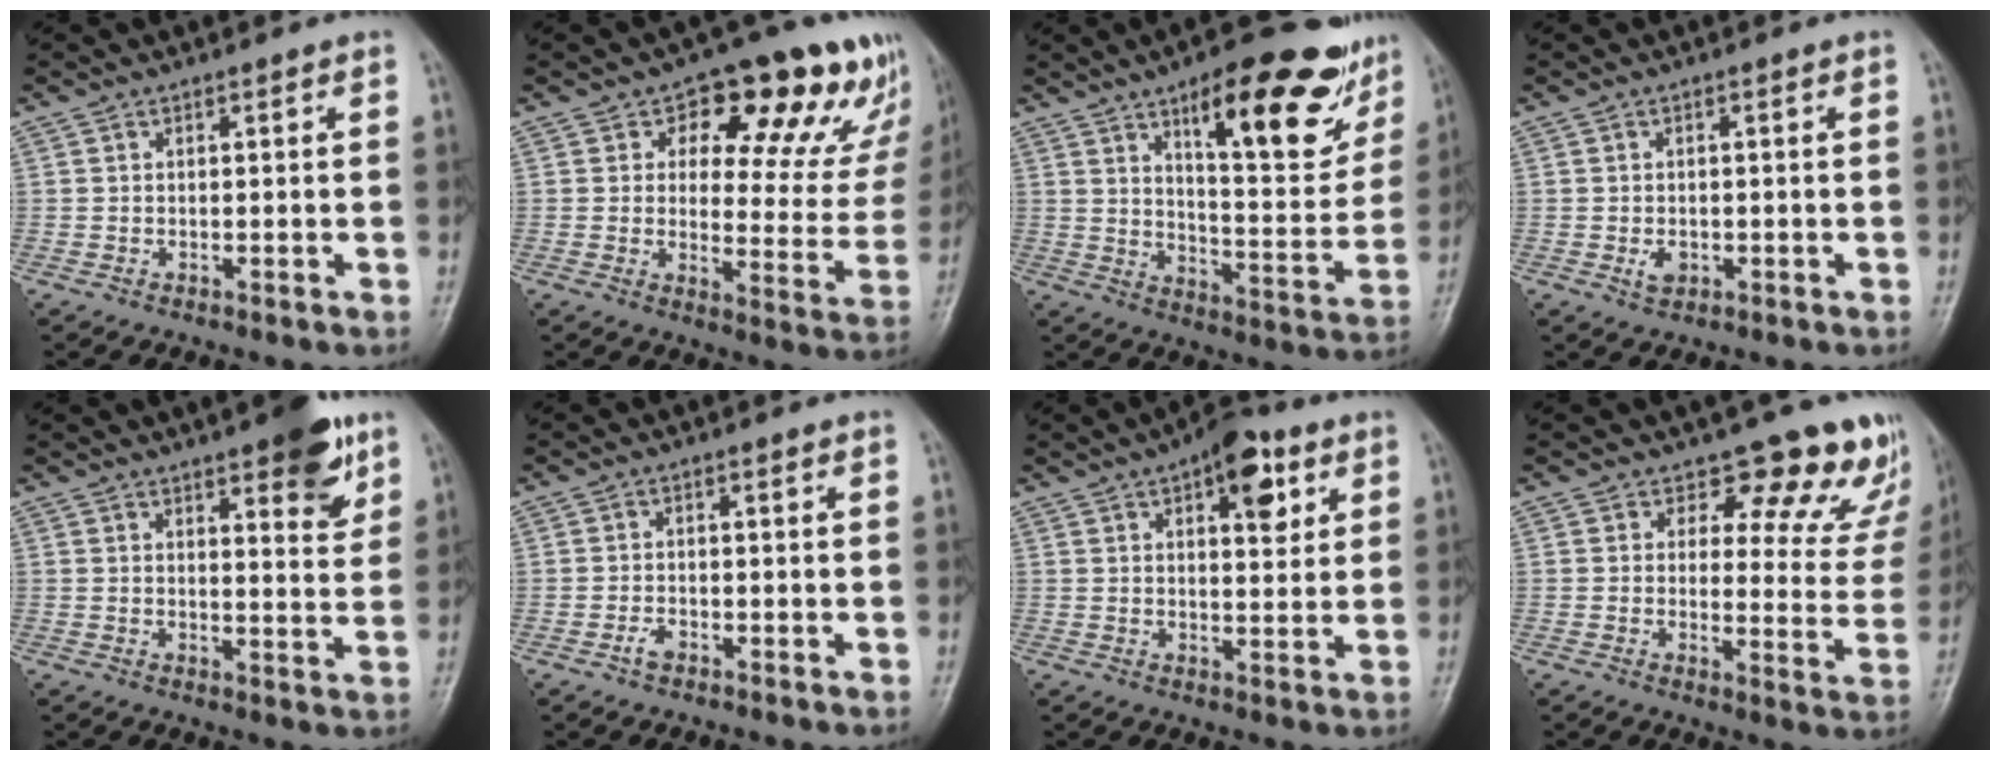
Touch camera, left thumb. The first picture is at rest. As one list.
[{"total": 19.0, "force": [10.8, 9.7, 12.4], "torque": [-0.088, -0.038, 0.131]}, {"total": 21.1, "force": [11.9, 7.2, 15.8], "torque": [-0.175, -0.055, 0.178]}, {"total": 2.5, "force": [-0.8, 1.8, 1.7], "torque": [-0.023, 0.002, -0.009]}, {"total": 9.2, "force": [5.3, 3.0, 7.0], "torque": [-0.071, -0.026, 0.067]}, {"total": 1.9, "force": [-1.2, 1.0, 1.1], "torque": [-0.022, 0.008, -0.024]}, {"total": 10.0, "force": [4.5, 4.5, 7.7], "torque": [-0.077, -0.012, 0.058]}, {"total": 14.1, "force": [11.5, 6.5, 5.0], "torque": [0.008, -0.078, 0.109]}]